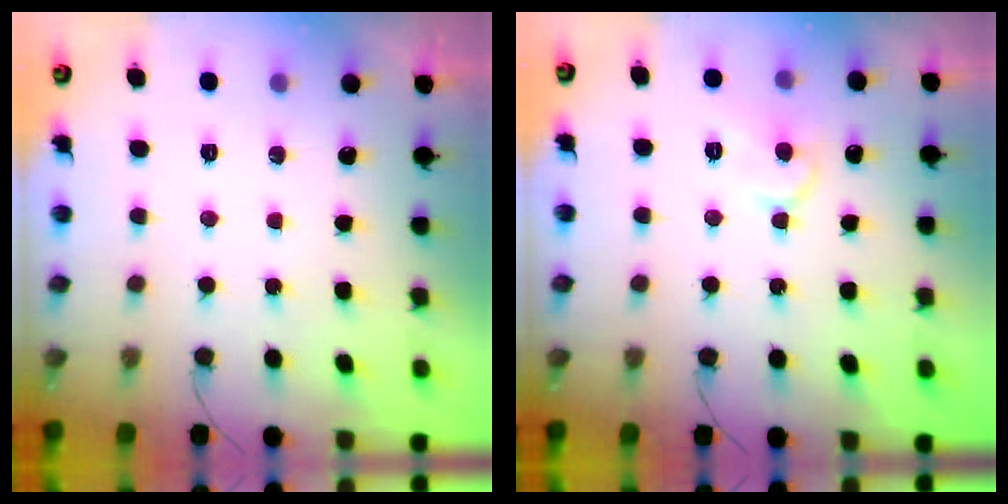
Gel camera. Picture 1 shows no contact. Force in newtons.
{"total": 7.5, "press": 7.5, "slide": 0.7}